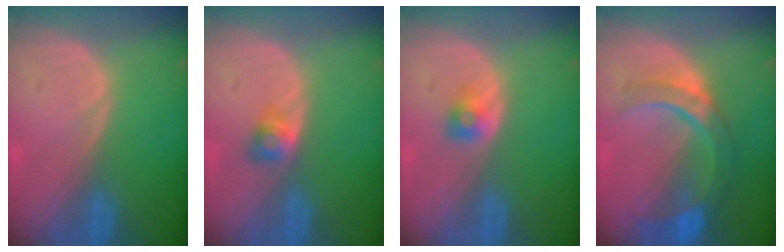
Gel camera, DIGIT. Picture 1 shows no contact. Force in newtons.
{"total": 2.7, "press": 2.4, "slide": 1.1}
{"total": 2.0, "press": 2.0, "slide": 0.3}
{"total": 9.1, "press": 7.9, "slide": 4.4}